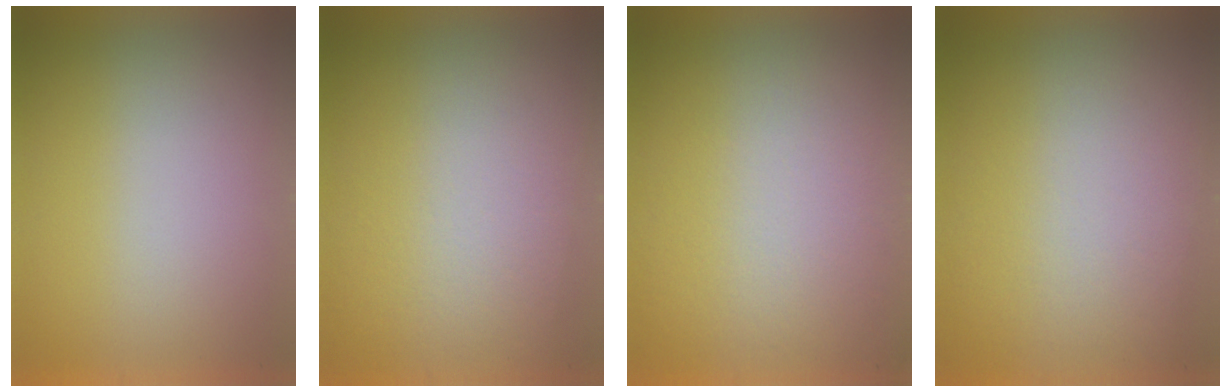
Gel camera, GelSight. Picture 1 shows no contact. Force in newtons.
{"total": 2.8}
{"total": 4.4}
{"total": 2.6}